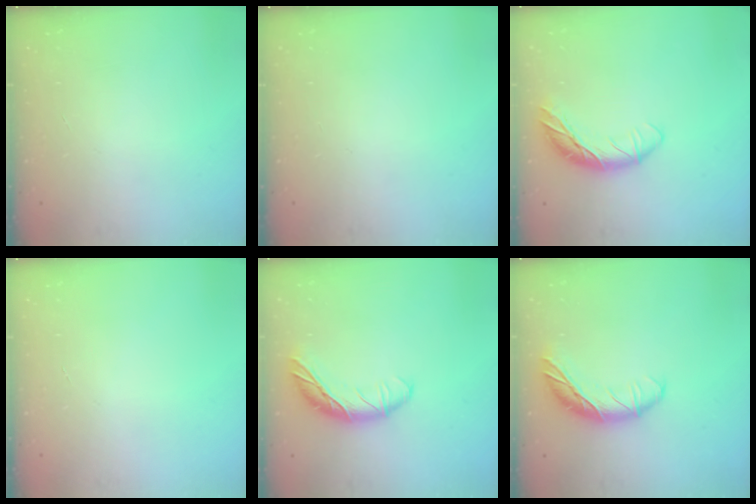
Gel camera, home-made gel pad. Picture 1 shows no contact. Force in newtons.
{"total": 0.0}
{"total": 11.5, "press": 11.3, "slide": 1.8}
{"total": 0.0}
{"total": 13.6, "press": 13.5, "slide": 0.6}
{"total": 14.5, "press": 14.5, "slide": 0.6}